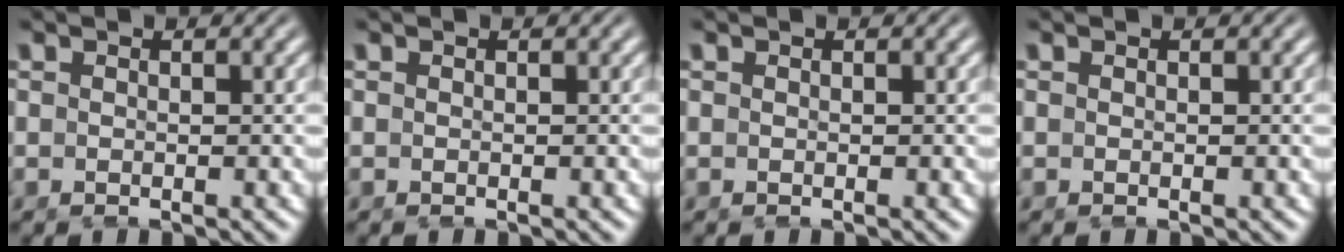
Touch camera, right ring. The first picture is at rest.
{"total": 0.0}
{"total": 0.0}
{"total": 0.0}